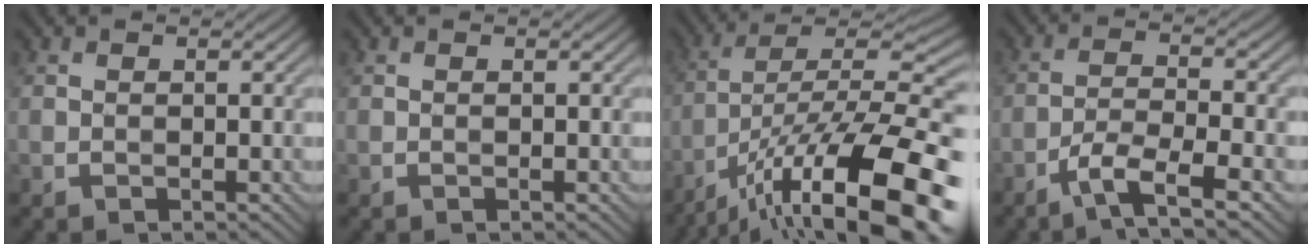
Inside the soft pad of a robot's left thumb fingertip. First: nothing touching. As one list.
[{"total": 0.0}, {"total": 19.1, "force": [-10.4, 6.1, 14.9], "torque": [-0.249, -0.010, -0.168]}, {"total": 6.7, "force": [-4.2, 1.3, 5.1], "torque": [-0.101, 0.002, -0.081]}]